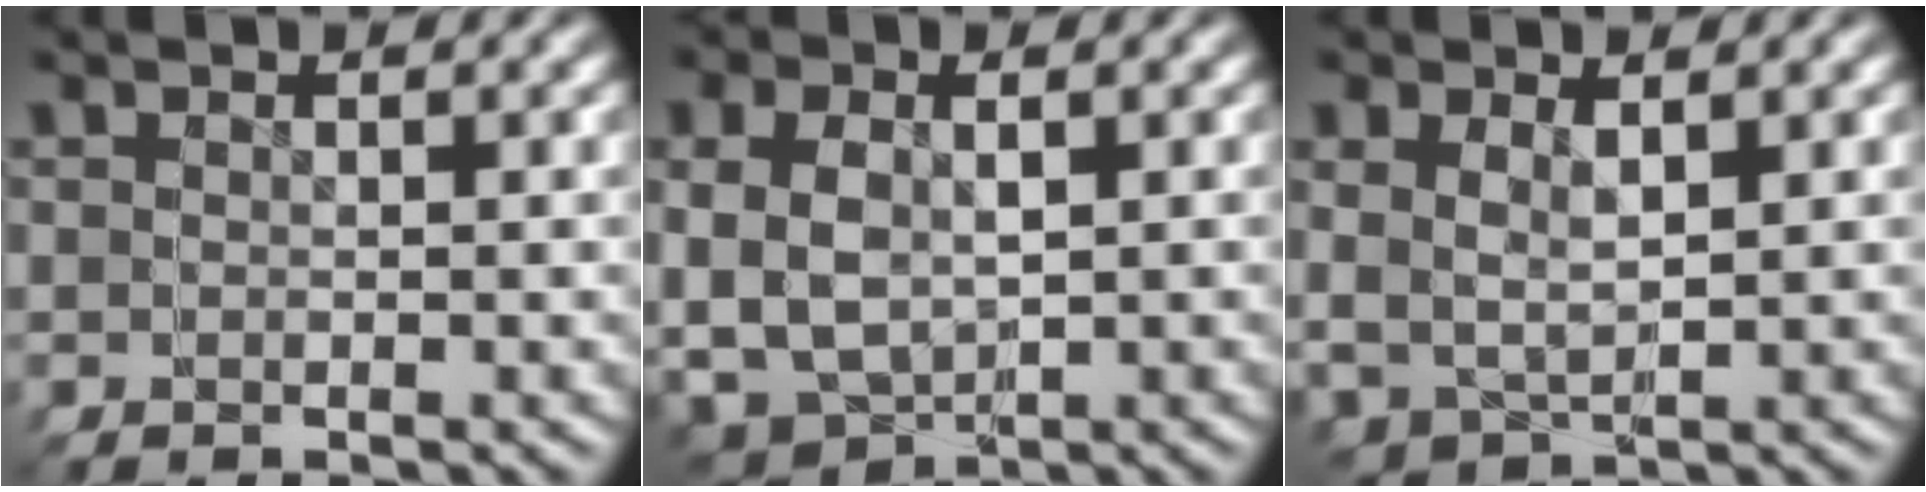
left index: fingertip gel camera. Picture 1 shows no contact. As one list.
[{"total": 5.8, "force": [-0.3, 5.4, 2.1], "torque": [-0.052, -0.012, -0.001]}, {"total": 3.1, "force": [1.3, 2.4, 1.5], "torque": [-0.037, -0.008, 0.028]}]